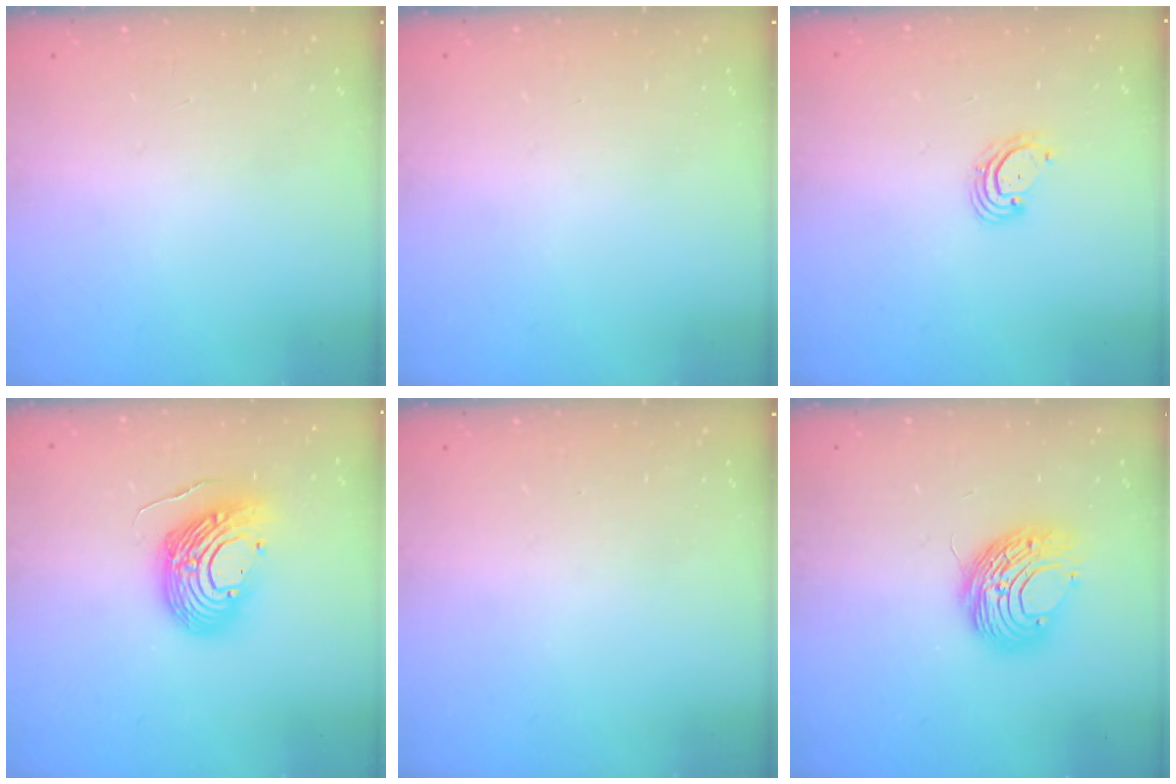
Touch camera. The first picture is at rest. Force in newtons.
{"total": 0.0}
{"total": 2.9, "press": 2.9, "slide": 0.1}
{"total": 14.0, "press": 13.9, "slide": 2.3}
{"total": 0.0}
{"total": 9.9, "press": 9.9, "slide": 0.4}